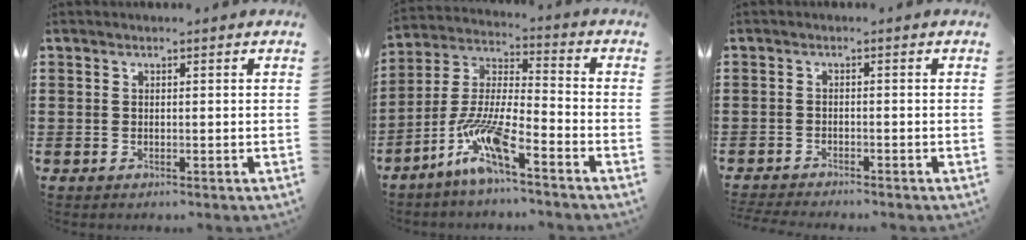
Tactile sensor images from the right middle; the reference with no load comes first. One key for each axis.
{"total": 10.4, "fx": -7.1, "fy": 1.2, "fz": 7.4, "tx": -0.174, "ty": -0.018, "tz": -0.145}
{"total": 1.8, "fx": -1.8, "fy": 0.0, "fz": 0.2, "tx": -0.007, "ty": 0.000, "tz": -0.037}